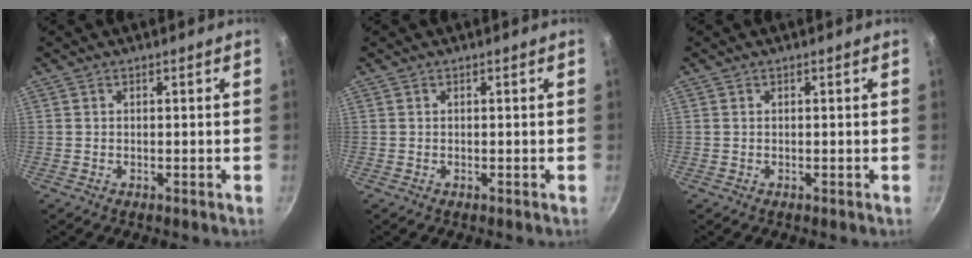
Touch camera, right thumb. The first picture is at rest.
{"total": 0.0}
{"total": 0.0}